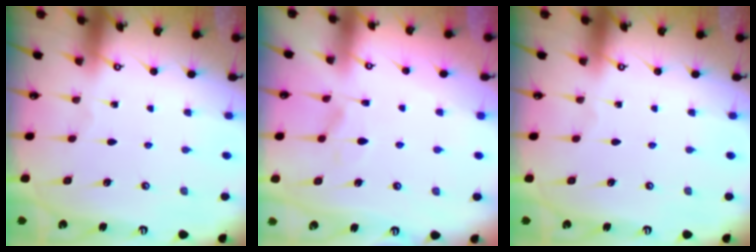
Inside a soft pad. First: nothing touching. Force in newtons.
{"total": 1.0, "press": 0.2, "slide": 0.9}
{"total": 0.0}